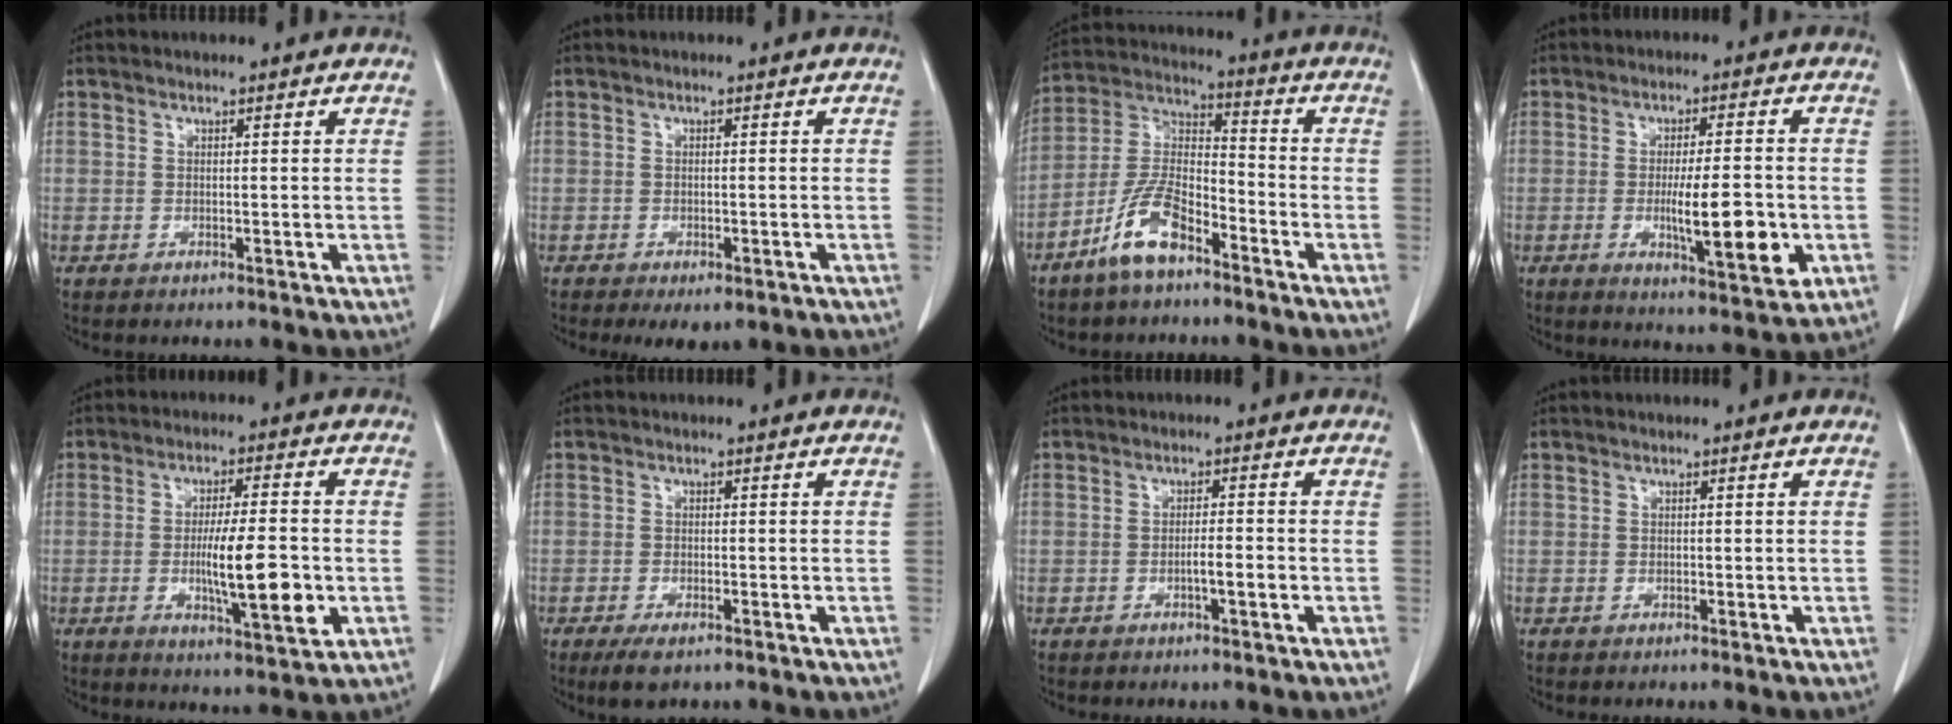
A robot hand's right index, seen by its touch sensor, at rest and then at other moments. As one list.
[{"total": 3.4, "force": [-2.1, 1.6, 2.1], "torque": [-0.025, -0.005, -0.021]}, {"total": 10.4, "force": [-6.7, 3.4, 7.3], "torque": [-0.161, 0.001, -0.133]}, {"total": 10.3, "force": [-2.3, 1.7, 9.9], "torque": [-0.154, -0.016, -0.032]}, {"total": 10.5, "force": [-2.0, 1.4, 10.2], "torque": [-0.166, -0.012, -0.031]}, {"total": 3.5, "force": [-2.3, 1.0, 2.4], "torque": [-0.047, -0.007, -0.036]}, {"total": 2.6, "force": [-0.9, 0.2, 2.4], "torque": [-0.042, 0.001, -0.016]}, {"total": 0.0}]